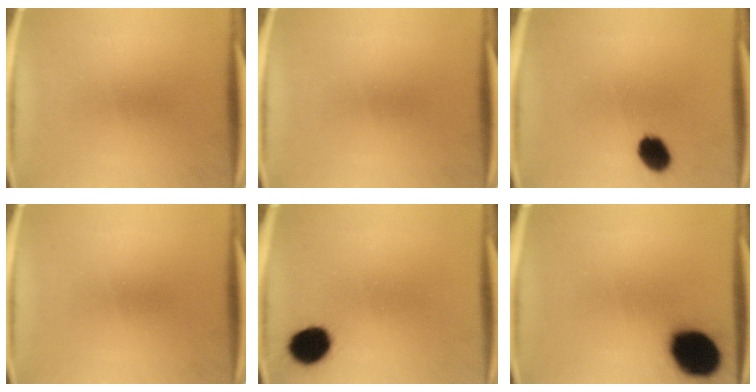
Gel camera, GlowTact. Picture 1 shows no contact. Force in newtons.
{"total": 0.0}
{"total": 6.4}
{"total": 0.0}
{"total": 9.2}
{"total": 17.4}